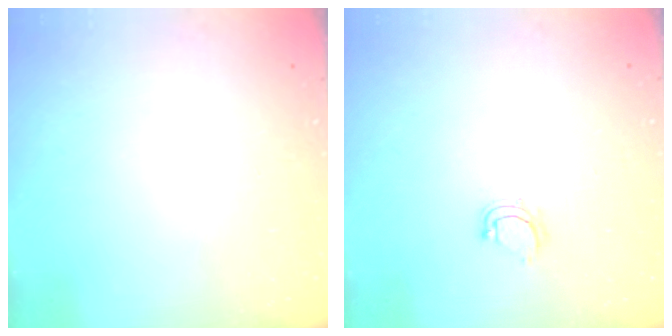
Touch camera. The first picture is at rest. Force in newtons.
{"total": 4.3, "press": 4.2, "slide": 0.6}